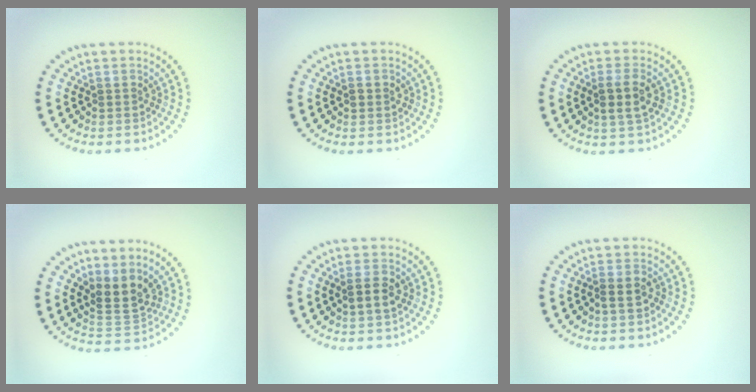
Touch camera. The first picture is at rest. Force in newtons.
{"total": 1.2, "press": 1.2, "slide": 0.1}
{"total": 2.4, "press": 2.1, "slide": 1.0}
{"total": 3.3, "press": 2.9, "slide": 1.7}
{"total": 2.0, "press": 2.0, "slide": 0.4}
{"total": 1.4, "press": 1.2, "slide": 0.6}